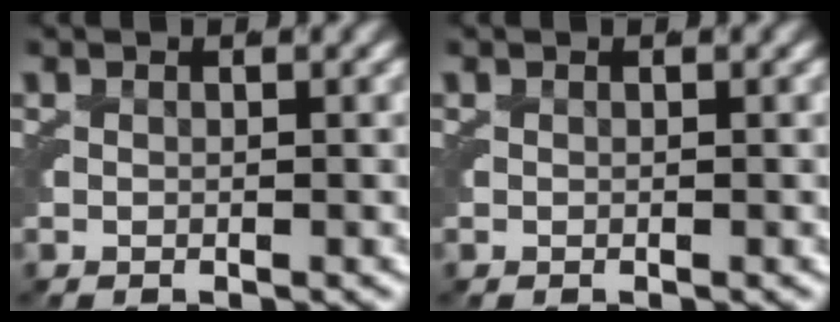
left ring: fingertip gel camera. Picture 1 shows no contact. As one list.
[{"total": 0.0}]